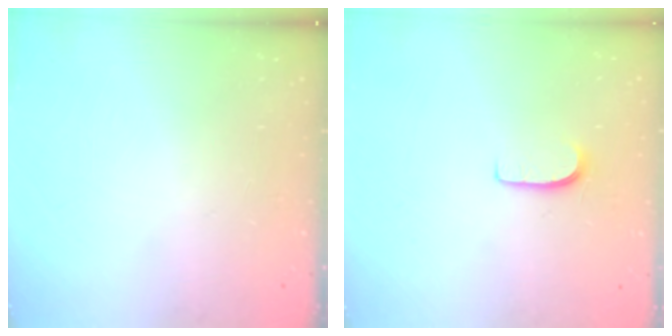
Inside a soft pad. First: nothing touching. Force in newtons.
{"total": 5.4, "press": 5.3, "slide": 0.5}